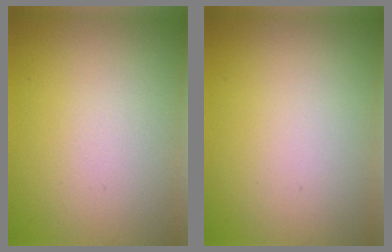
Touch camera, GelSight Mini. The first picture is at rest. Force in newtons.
{"total": 0.0}